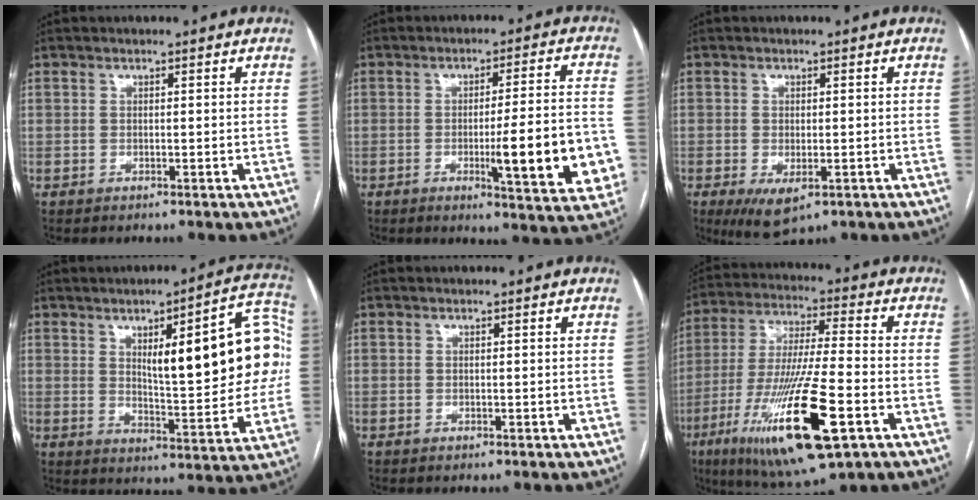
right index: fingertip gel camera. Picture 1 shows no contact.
{"total": 14.0, "force": [-3.5, 1.8, 13.4], "torque": [-0.158, 0.001, -0.040]}
{"total": 5.8, "force": [-2.6, 2.4, 4.6], "torque": [-0.079, -0.015, -0.032]}
{"total": 18.5, "force": [3.5, 4.5, 17.6], "torque": [-0.226, 0.026, 0.051]}
{"total": 0.0}
{"total": 20.3, "force": [-8.2, 2.5, 18.4], "torque": [-0.366, -0.041, -0.142]}